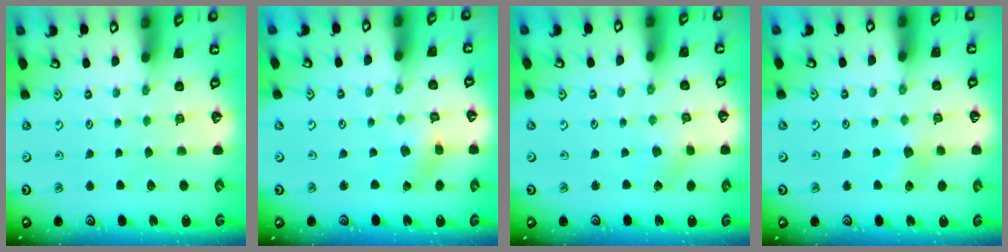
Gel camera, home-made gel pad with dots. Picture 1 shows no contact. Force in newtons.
{"total": 1.6, "press": 1.5, "slide": 0.4}
{"total": 2.5, "press": 2.5, "slide": 0.5}
{"total": 5.8, "press": 5.8, "slide": 0.6}